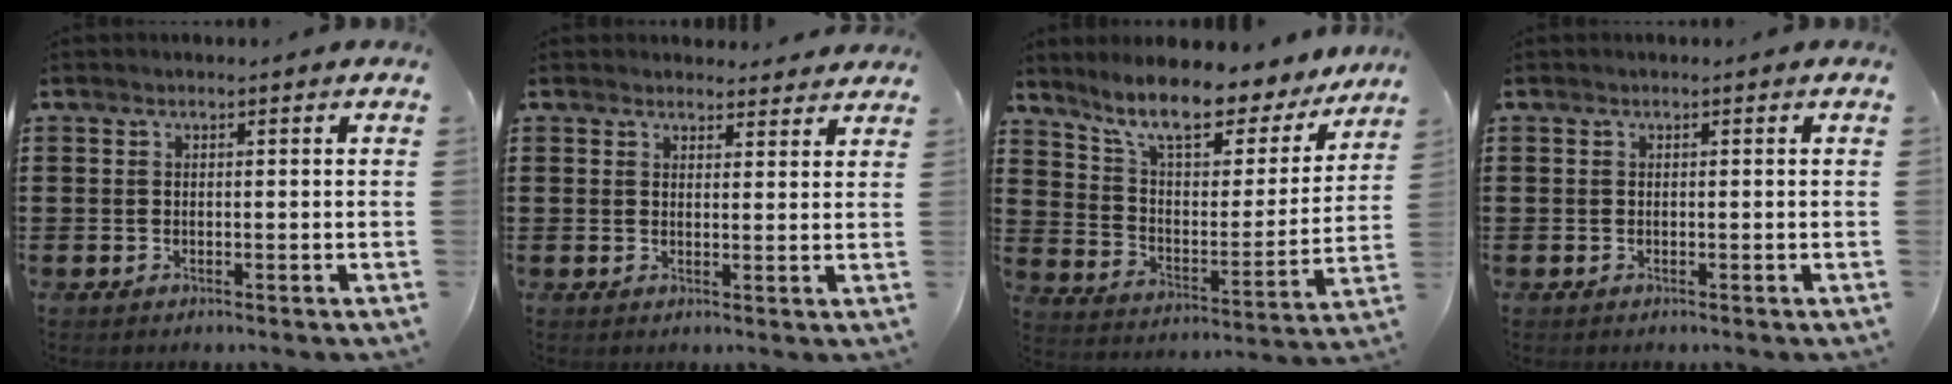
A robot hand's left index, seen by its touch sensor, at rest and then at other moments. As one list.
[{"total": 2.6, "force": [2.5, 0.6, 0.1], "torque": [-0.002, -0.008, 0.046]}, {"total": 10.6, "force": [8.7, 2.0, 5.7], "torque": [-0.130, -0.056, 0.144]}, {"total": 0.0}]